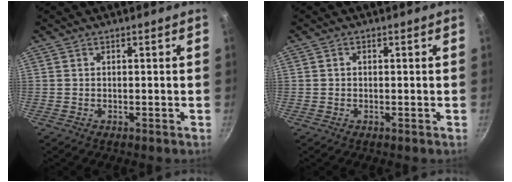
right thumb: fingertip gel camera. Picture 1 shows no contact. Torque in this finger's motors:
{"motor_torque": [0.04, -0.44, 0.35, -0.04, 0.07]}